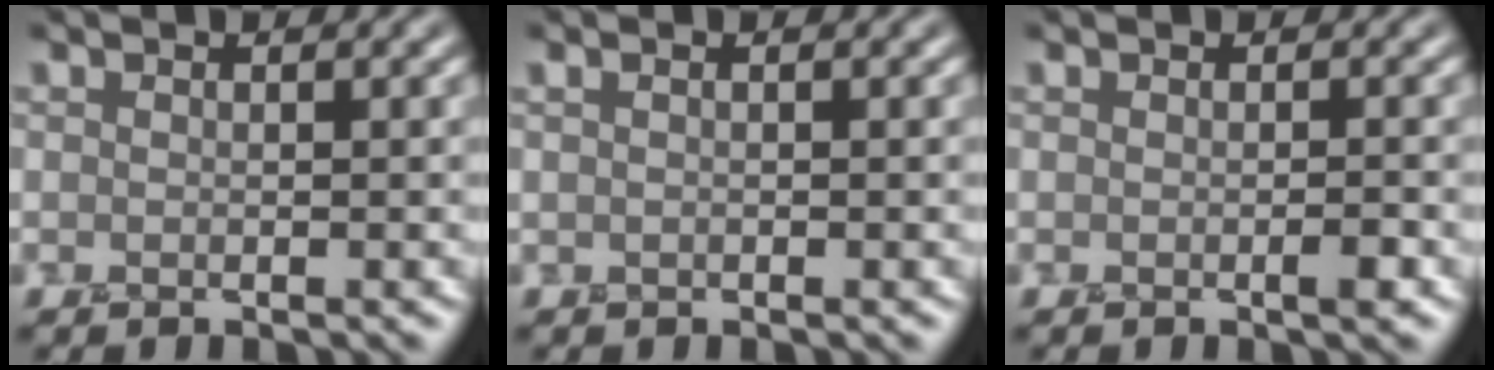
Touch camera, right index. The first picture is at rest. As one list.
[{"total": 0.6, "force": [0.1, 0.3, 0.5], "torque": [-0.012, 0.002, 0.003]}, {"total": 0.9, "force": [-0.3, 0.1, 0.8], "torque": [-0.012, 0.001, -0.005]}]